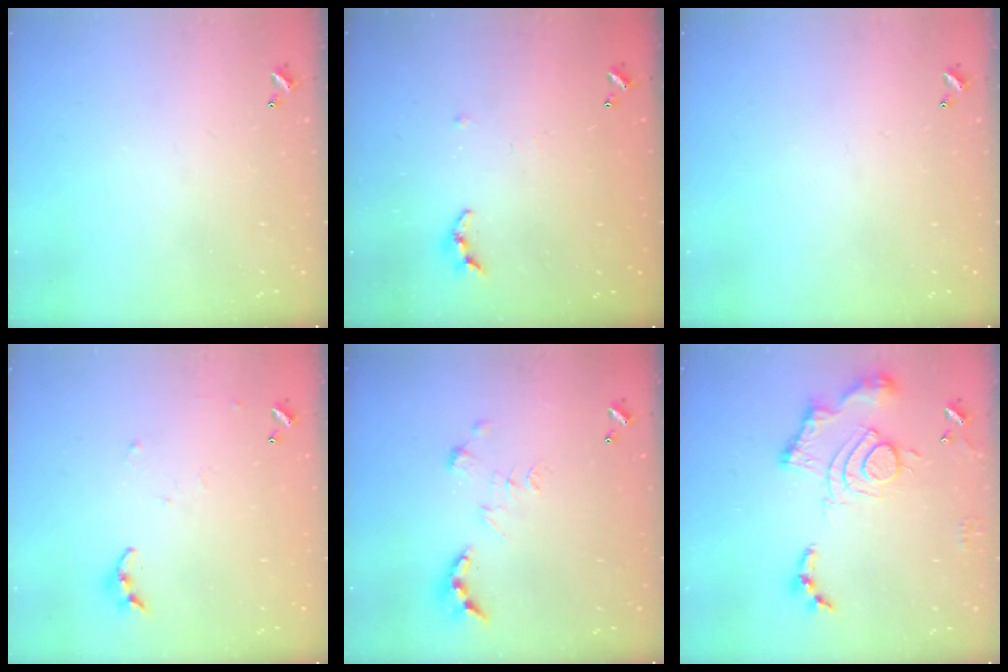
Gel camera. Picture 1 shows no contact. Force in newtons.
{"total": 4.0, "press": 3.9, "slide": 0.5}
{"total": 0.0}
{"total": 4.1, "press": 4.1, "slide": 0.4}
{"total": 3.3, "press": 3.3, "slide": 0.4}
{"total": 15.7, "press": 15.6, "slide": 1.4}